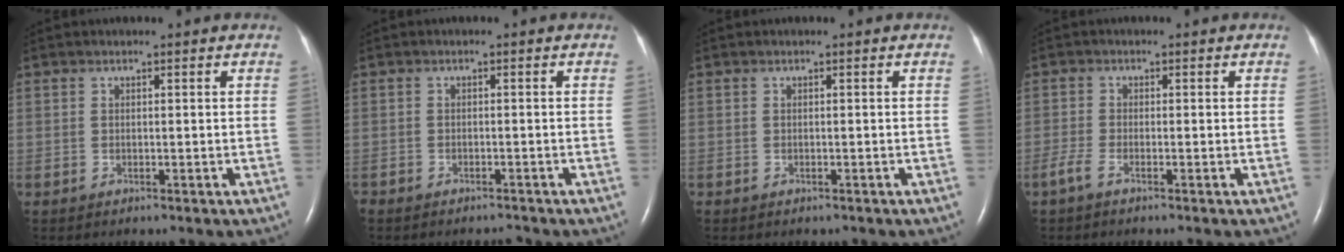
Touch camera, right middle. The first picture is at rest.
{"total": 1.9, "force": [-1.8, 0.4, 0.3], "torque": [-0.007, -0.005, -0.027]}
{"total": 0.6, "force": [-0.5, 0.3, 0.2], "torque": [-0.009, 0.000, -0.008]}
{"total": 1.1, "force": [-0.8, 0.1, 0.8], "torque": [-0.023, -0.003, -0.018]}